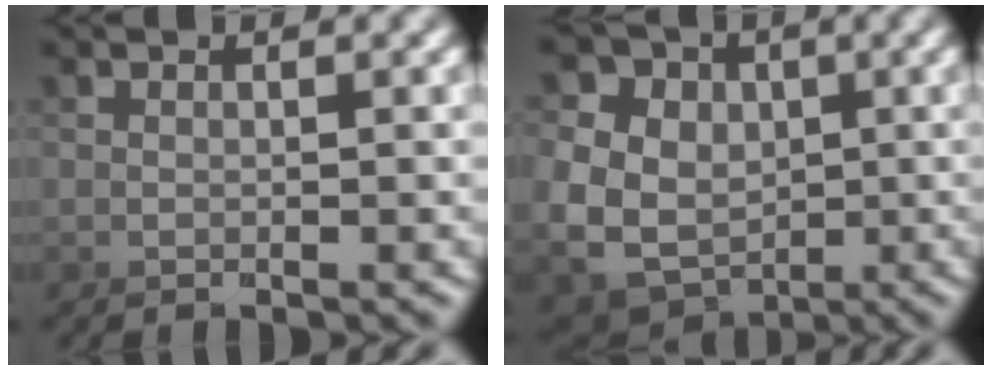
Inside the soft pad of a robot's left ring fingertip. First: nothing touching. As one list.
[{"total": 8.8, "force": [1.0, 8.6, 1.6], "torque": [-0.074, -0.023, 0.007]}]